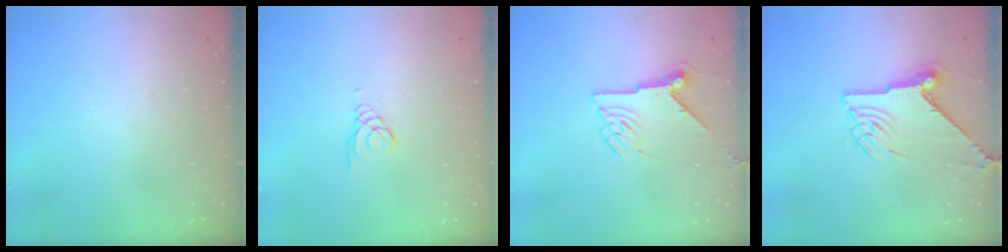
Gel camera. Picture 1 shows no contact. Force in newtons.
{"total": 1.0, "press": 1.0, "slide": 0.1}
{"total": 7.7, "press": 7.7, "slide": 0.3}
{"total": 11.3, "press": 11.3, "slide": 0.9}